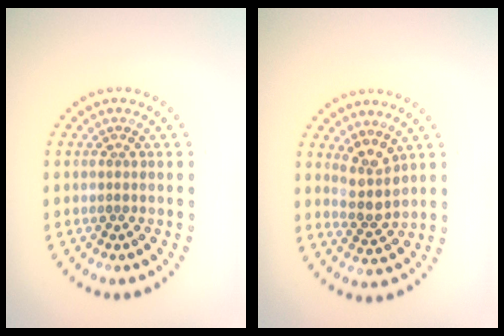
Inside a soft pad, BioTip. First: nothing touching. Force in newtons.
{"total": 2.7, "press": 2.2, "slide": 1.6}